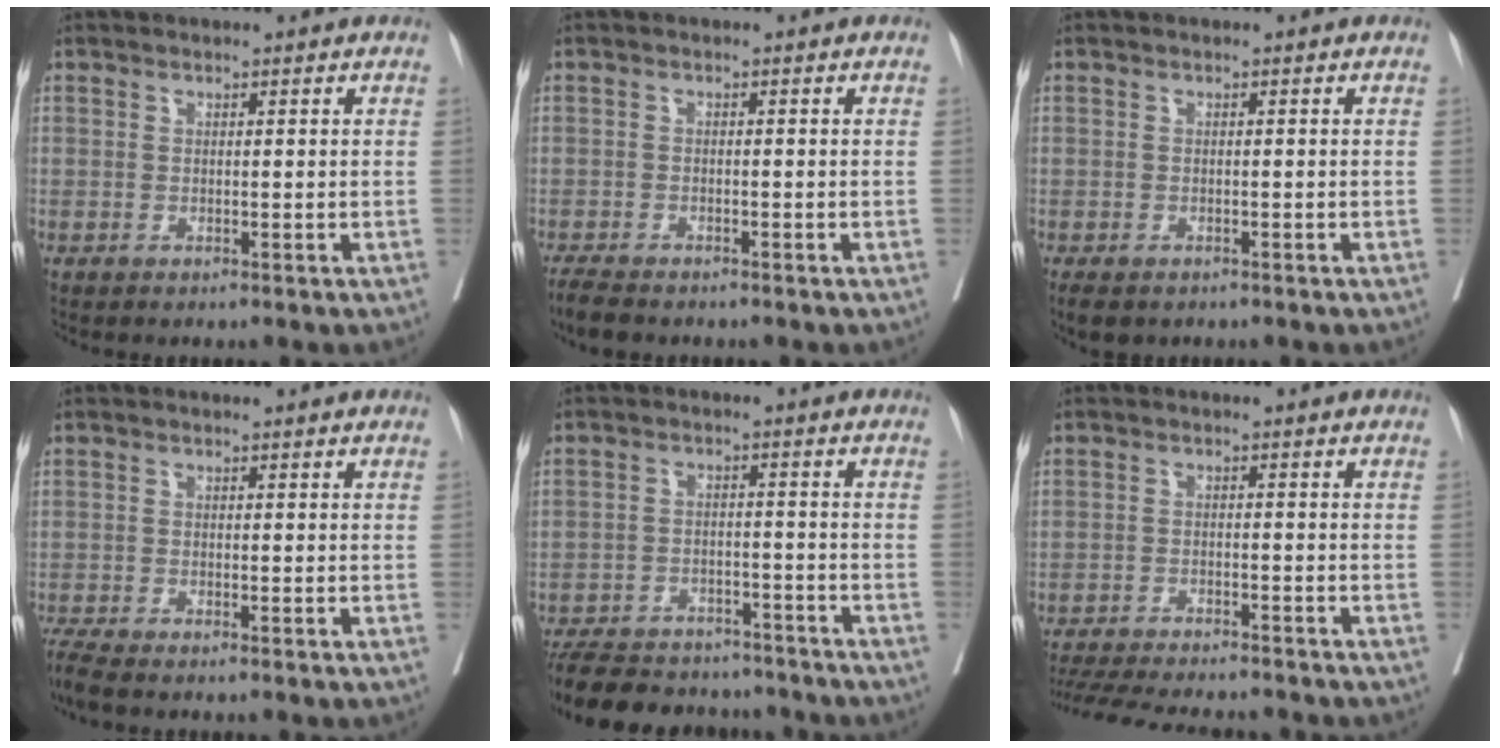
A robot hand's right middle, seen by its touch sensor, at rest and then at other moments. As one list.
[{"total": 4.5, "force": [-3.8, 1.0, 2.0], "torque": [-0.037, -0.011, -0.063]}, {"total": 5.1, "force": [-3.7, 2.5, 2.5], "torque": [-0.046, -0.011, -0.052]}, {"total": 2.9, "force": [-2.6, -0.4, 1.2], "torque": [-0.028, -0.011, -0.055]}, {"total": 16.1, "force": [-14.2, 5.8, 5.0], "torque": [-0.108, 0.003, -0.198]}, {"total": 15.3, "force": [-13.9, 2.2, 6.1], "torque": [-0.129, -0.023, -0.200]}]